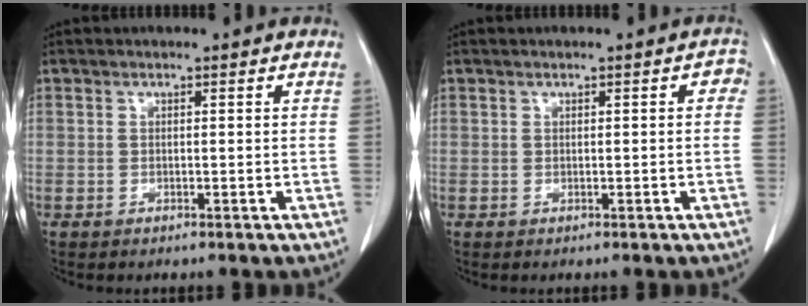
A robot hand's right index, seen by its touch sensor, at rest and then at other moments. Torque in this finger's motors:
{"motor_torque": [0.10, -0.08, 0.01, 0.00]}